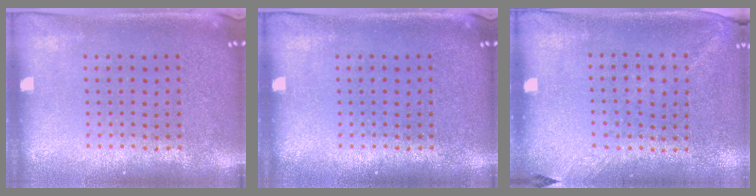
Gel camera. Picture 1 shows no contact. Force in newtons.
{"total": 0.0}
{"total": 1.3, "press": 1.0, "slide": 0.8}